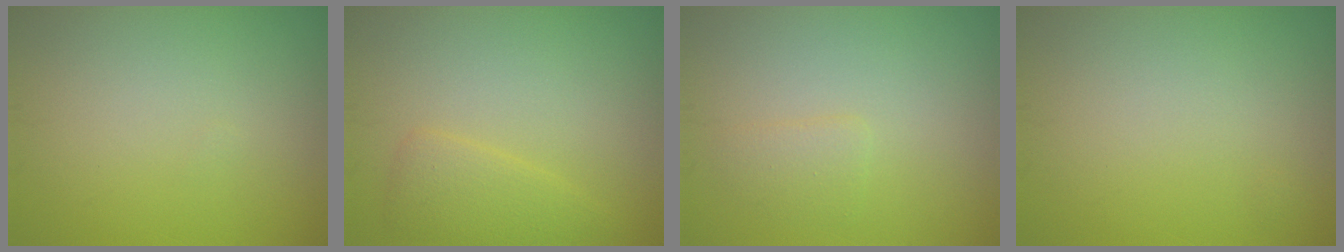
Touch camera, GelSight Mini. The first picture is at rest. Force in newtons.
{"total": 2.4, "press": 2.4, "slide": 0.2}
{"total": 1.3, "press": 1.3, "slide": 0.1}
{"total": 0.0}